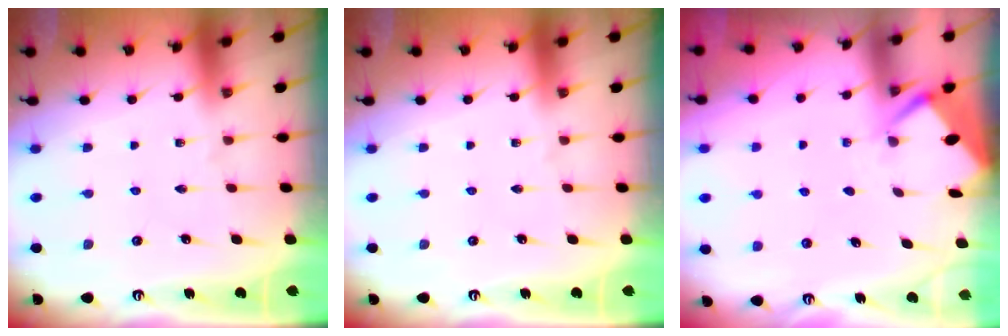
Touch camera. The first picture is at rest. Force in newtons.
{"total": 0.0}
{"total": 2.6, "press": 2.6, "slide": 0.3}